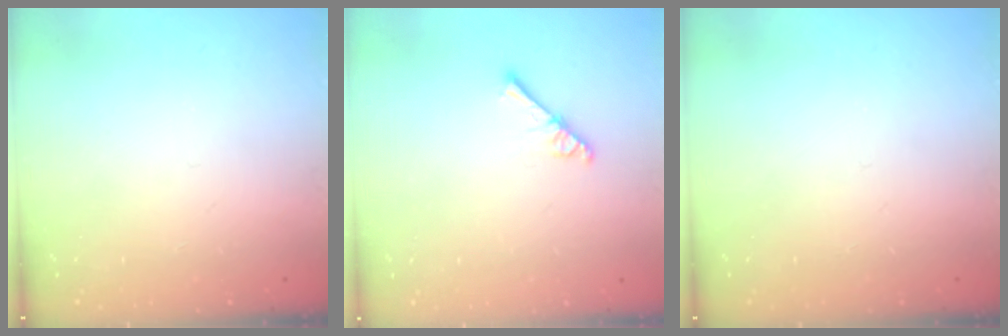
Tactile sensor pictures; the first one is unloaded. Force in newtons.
{"total": 2.5, "press": 2.5, "slide": 0.3}
{"total": 0.0}